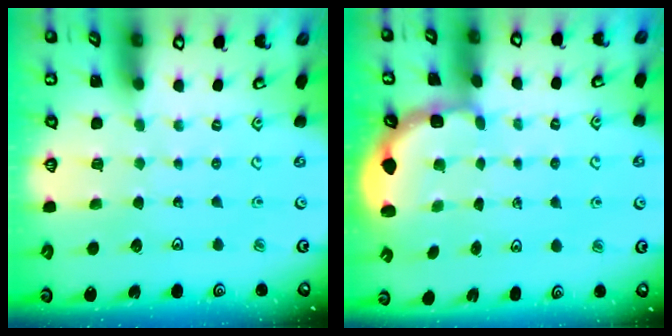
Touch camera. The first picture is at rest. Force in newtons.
{"total": 2.8, "press": 2.5, "slide": 1.4}